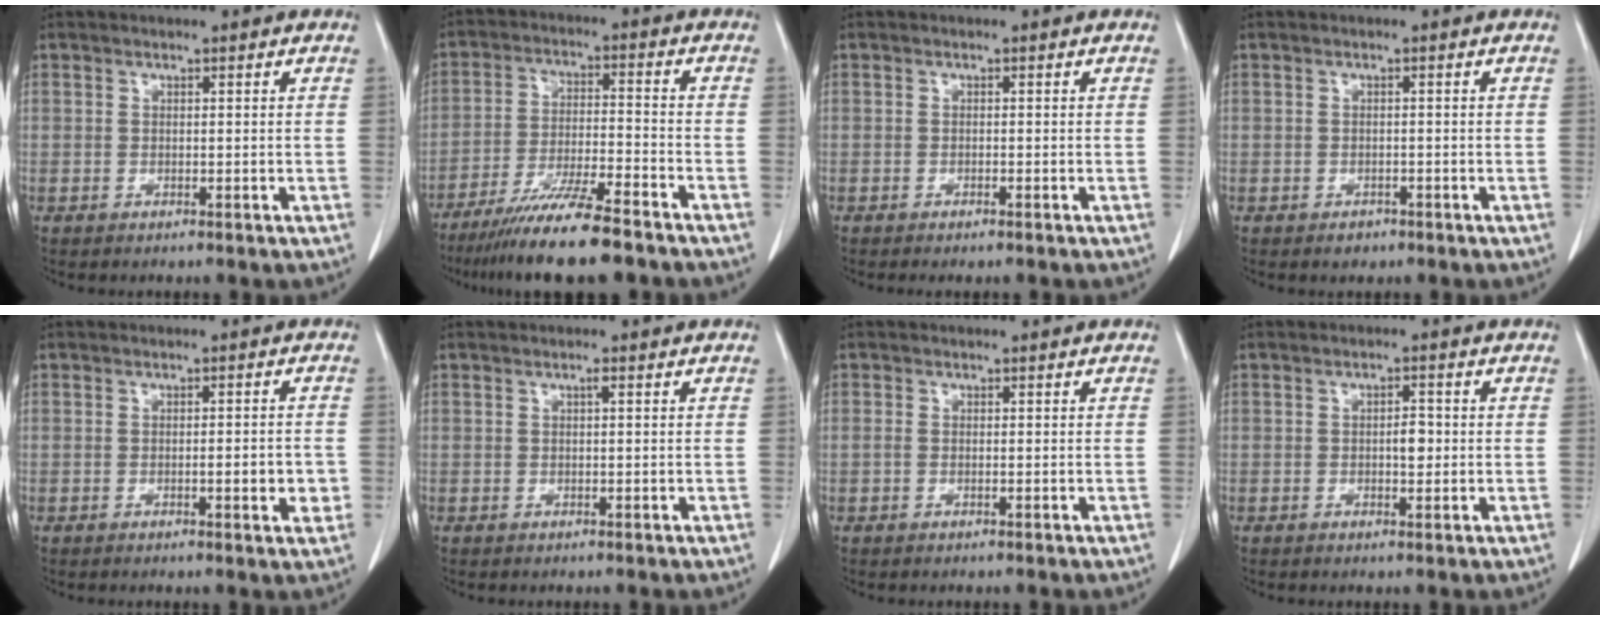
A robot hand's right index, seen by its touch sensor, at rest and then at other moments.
{"total": 12.9, "force": [-10.1, 0.5, 8.0], "torque": [-0.136, -0.034, -0.170]}
{"total": 1.1, "force": [-0.9, 0.1, 0.6], "torque": [-0.013, -0.003, -0.012]}
{"total": 1.5, "force": [-1.0, 1.0, 0.4], "torque": [-0.007, 0.002, -0.011]}
{"total": 3.7, "force": [-0.8, 0.8, 3.5], "torque": [-0.047, 0.000, -0.009]}
{"total": 0.6, "force": [0.2, 0.1, 0.6], "torque": [-0.011, 0.001, 0.003]}
{"total": 2.8, "force": [-0.9, 1.3, 2.3], "torque": [-0.064, 0.008, -0.022]}
{"total": 2.3, "force": [-0.1, 1.0, 2.1], "torque": [-0.032, 0.003, -0.001]}